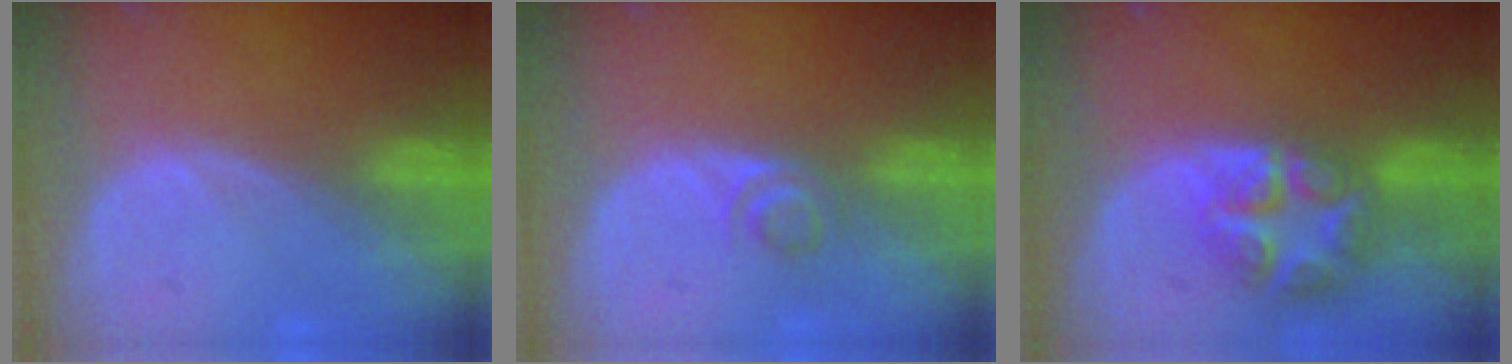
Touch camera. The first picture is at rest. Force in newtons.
{"total": 2.3, "press": 2.1, "slide": 1.0}
{"total": 8.2, "press": 7.2, "slide": 3.9}